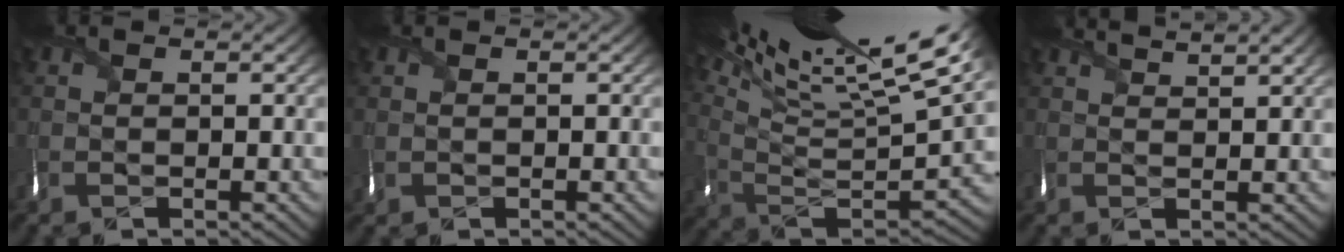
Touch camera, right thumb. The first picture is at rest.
{"total": 0.5, "force": [0.1, 0.3, 0.4], "torque": [-0.011, -0.002, 0.005]}
{"total": 18.4, "force": [11.9, 4.0, 13.5], "torque": [-0.258, 0.023, 0.180]}
{"total": 3.3, "force": [2.9, 0.2, 1.6], "torque": [-0.024, 0.004, 0.046]}